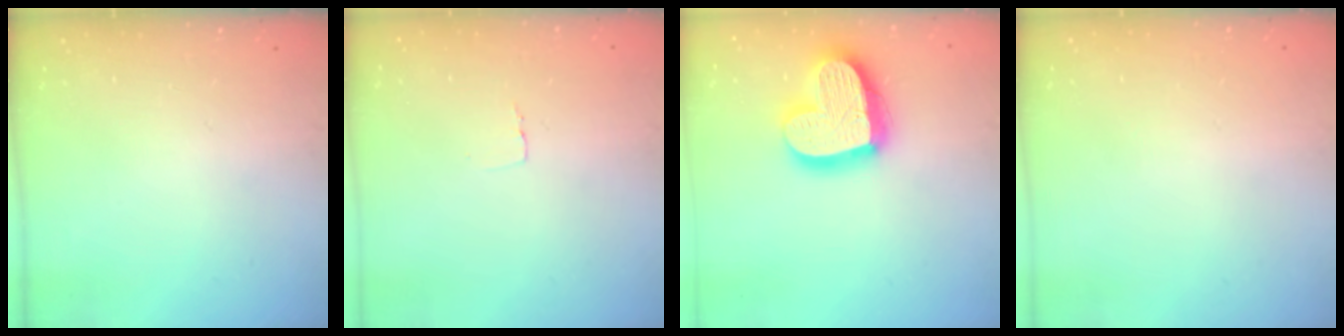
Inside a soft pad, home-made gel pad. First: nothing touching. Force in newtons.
{"total": 2.6, "press": 2.6, "slide": 0.1}
{"total": 21.1, "press": 21.0, "slide": 1.8}
{"total": 0.0}